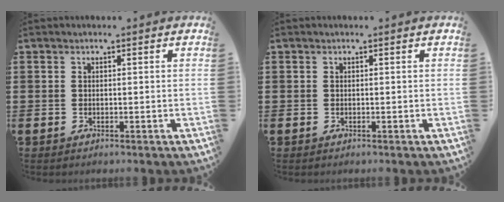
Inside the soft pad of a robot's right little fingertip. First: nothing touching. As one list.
[{"total": 0.0}]